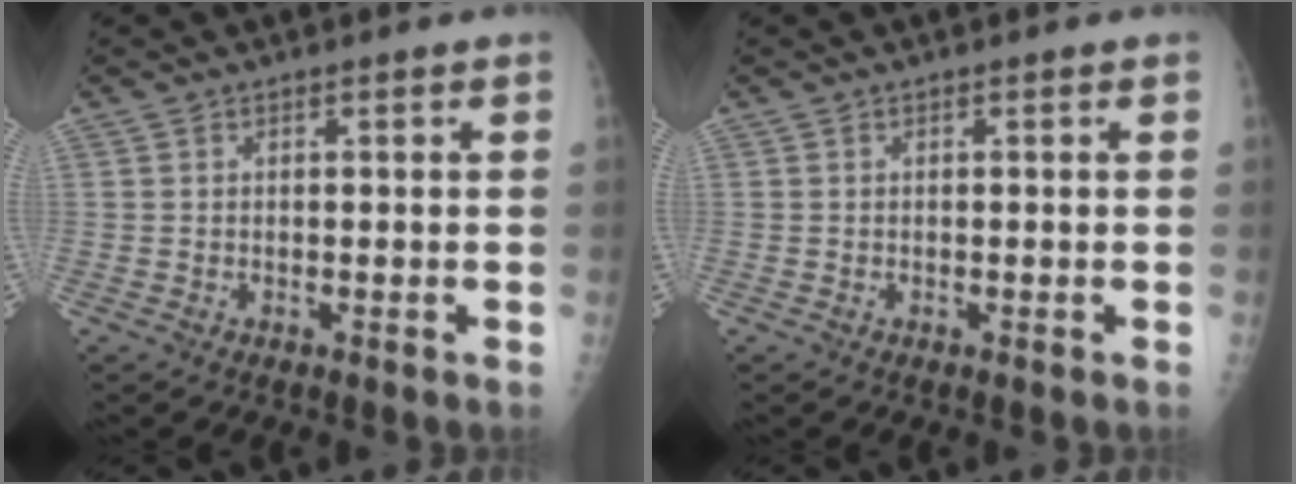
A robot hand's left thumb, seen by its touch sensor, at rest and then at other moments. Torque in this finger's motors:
{"motor_torque": [-0.10, 0.09, -0.04, -0.04, 0.00]}